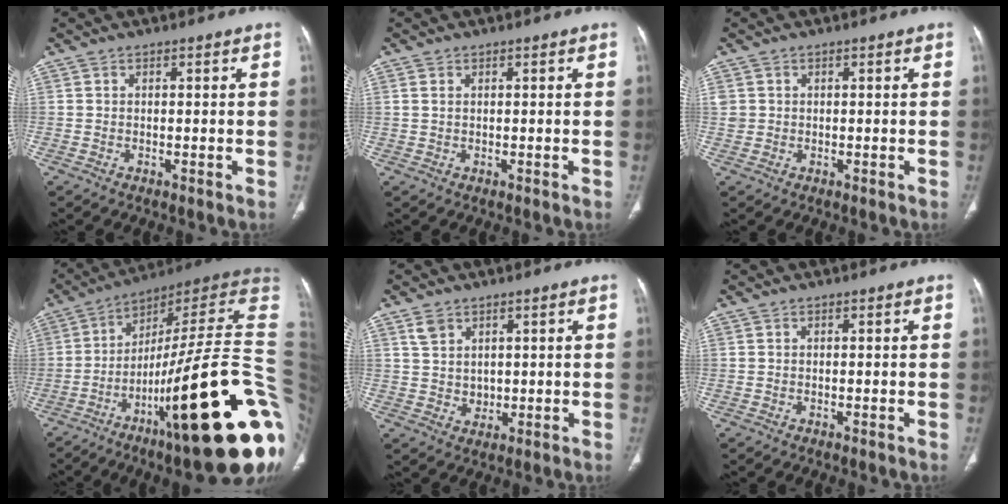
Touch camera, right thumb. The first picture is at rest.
{"total": 0.9, "force": [0.4, 0.5, 0.5], "torque": [-0.015, 0.003, 0.010]}
{"total": 1.8, "force": [0.4, 1.7, 0.5], "torque": [-0.003, 0.004, 0.010]}
{"total": 34.8, "force": [-8.7, 6.6, 33.1], "torque": [-0.388, 0.050, -0.138]}
{"total": 4.2, "force": [2.3, 3.1, 1.7], "torque": [-0.021, -0.015, 0.055]}
{"total": 0.0}